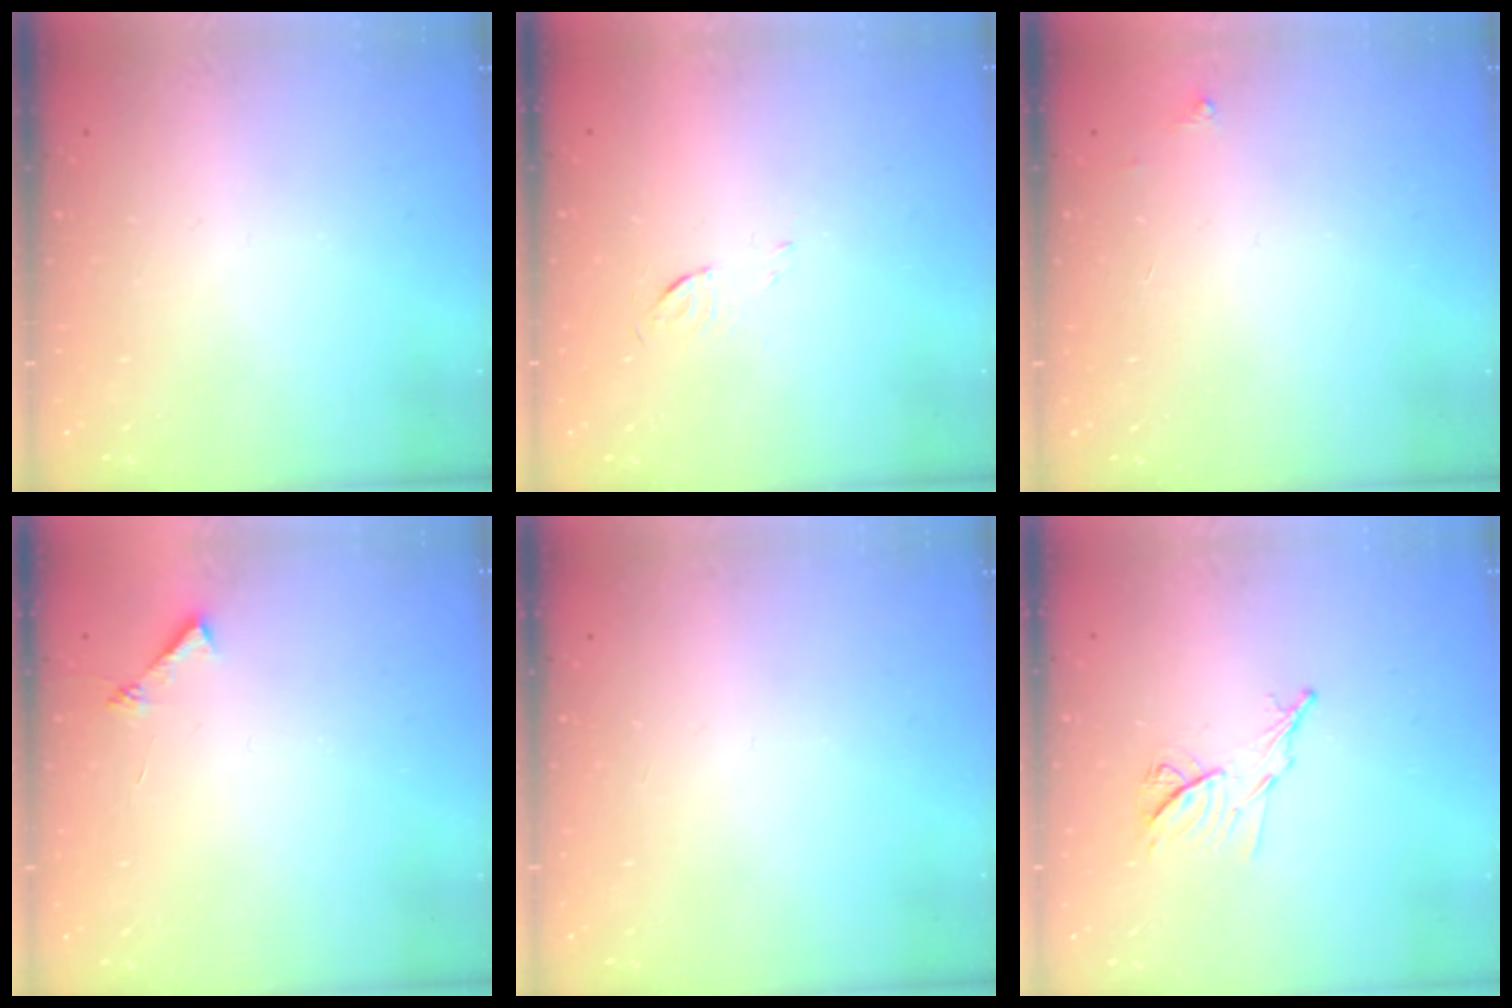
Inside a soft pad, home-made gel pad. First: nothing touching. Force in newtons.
{"total": 3.3, "press": 3.3, "slide": 0.4}
{"total": 2.5, "press": 2.5, "slide": 0.4}
{"total": 5.6, "press": 5.5, "slide": 0.6}
{"total": 0.0}
{"total": 8.6, "press": 8.6, "slide": 0.7}